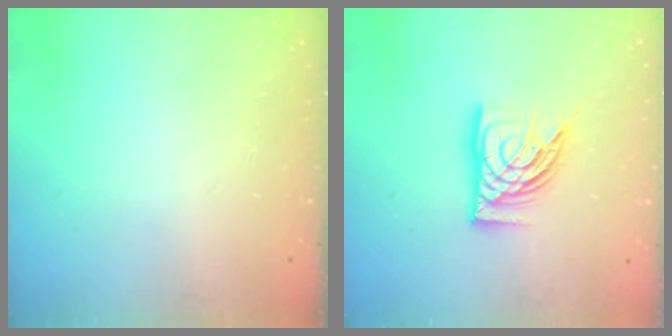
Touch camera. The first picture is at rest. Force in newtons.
{"total": 14.0, "press": 13.9, "slide": 1.6}